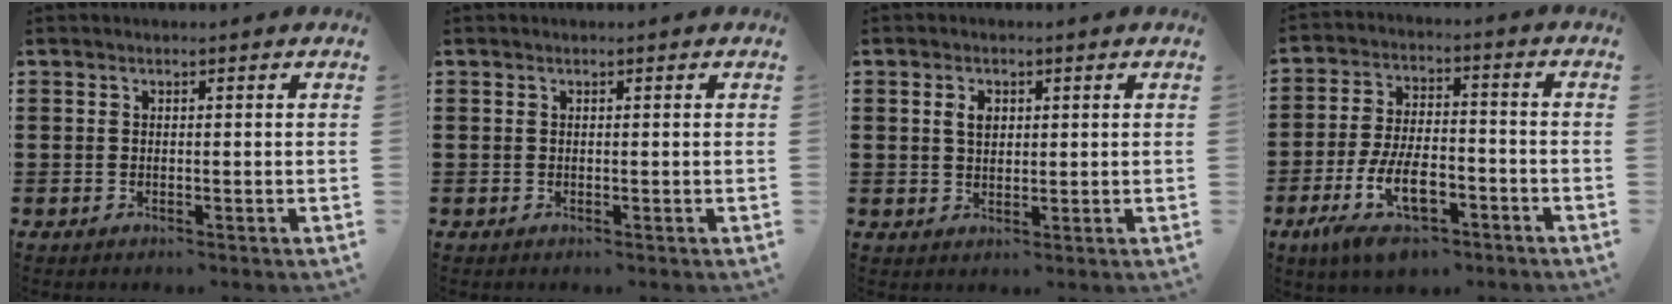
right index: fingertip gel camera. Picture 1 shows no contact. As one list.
[{"total": 0.0}, {"total": 2.7, "force": [0.8, 1.7, 1.9], "torque": [-0.043, 0.009, 0.013]}, {"total": 10.9, "force": [-5.5, 4.7, 8.2], "torque": [-0.174, 0.003, -0.100]}]